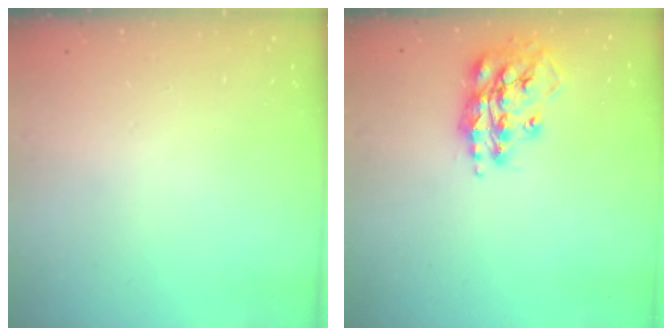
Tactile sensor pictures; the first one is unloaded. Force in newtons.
{"total": 17.4, "press": 17.4, "slide": 1.4}